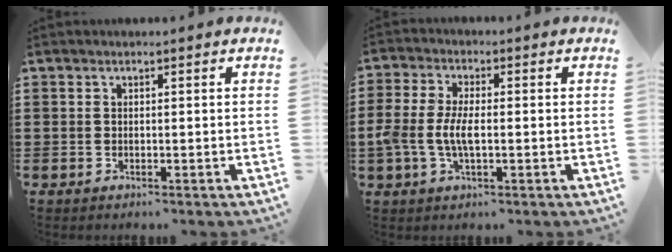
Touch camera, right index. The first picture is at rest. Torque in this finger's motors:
{"motor_torque": [0.34, -0.04, 0.24, 0.17]}